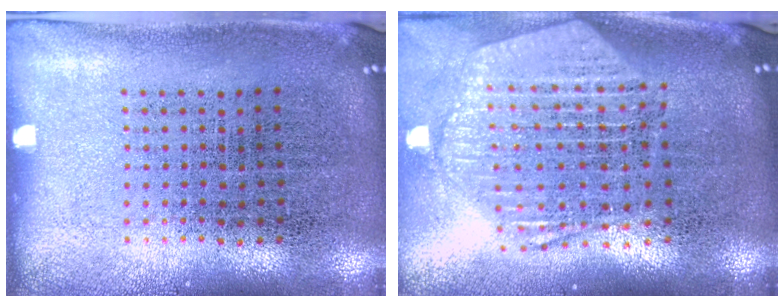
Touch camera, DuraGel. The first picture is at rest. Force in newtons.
{"total": 2.7, "press": 2.2, "slide": 1.5}